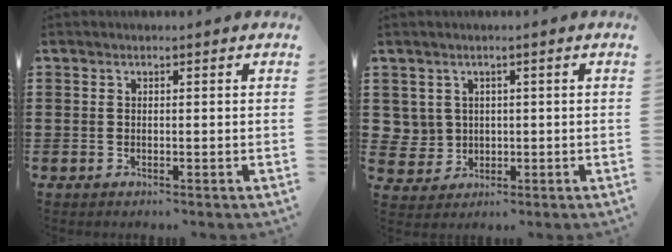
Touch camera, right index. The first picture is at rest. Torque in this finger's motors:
{"motor_torque": [0.95, 1.03, 0.01, -0.02]}